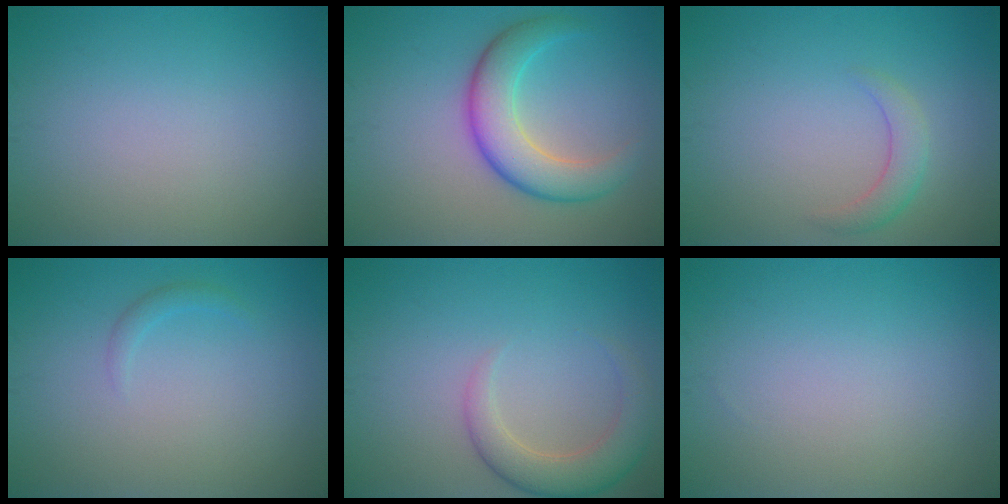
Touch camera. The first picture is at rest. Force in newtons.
{"total": 5.6, "press": 5.6, "slide": 0.1}
{"total": 2.0, "press": 2.0, "slide": 0.0}
{"total": 0.9, "press": 0.9, "slide": 0.0}
{"total": 3.9, "press": 3.9, "slide": 0.3}
{"total": 0.0}